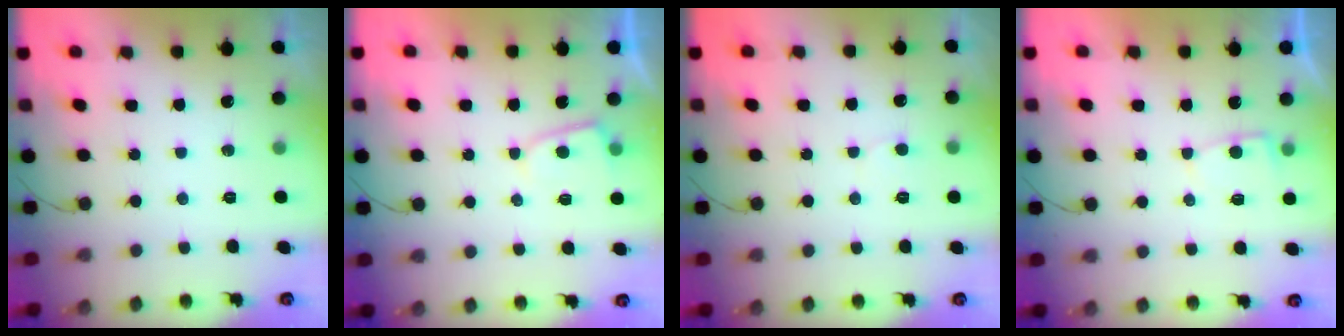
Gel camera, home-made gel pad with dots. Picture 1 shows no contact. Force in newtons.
{"total": 3.0, "press": 2.9, "slide": 0.3}
{"total": 5.1, "press": 5.0, "slide": 0.6}
{"total": 2.7, "press": 2.7, "slide": 0.4}